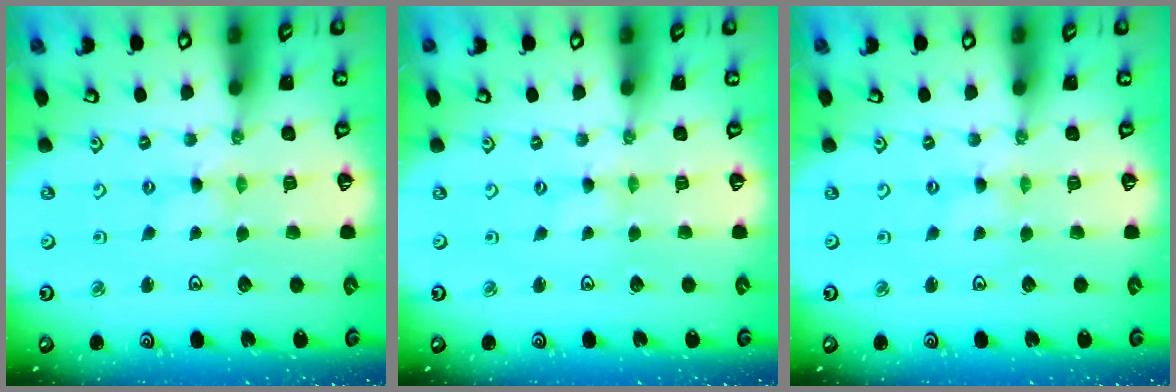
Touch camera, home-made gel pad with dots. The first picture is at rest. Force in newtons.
{"total": 0.0}
{"total": 0.0}